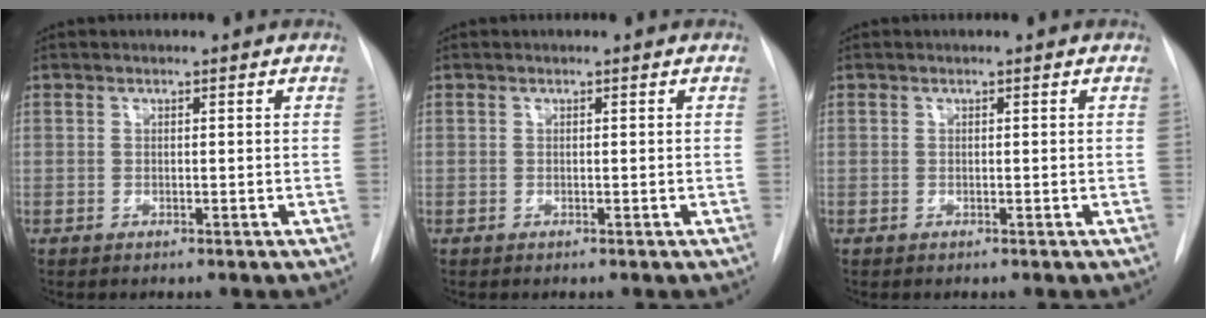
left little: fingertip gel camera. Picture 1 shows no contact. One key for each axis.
{"total": 0.0}
{"total": 0.0}